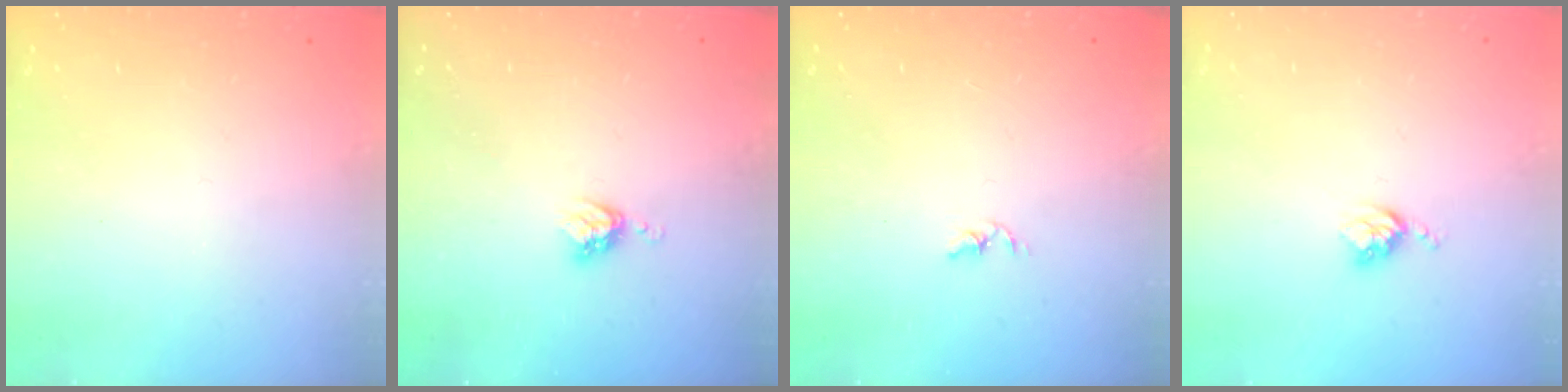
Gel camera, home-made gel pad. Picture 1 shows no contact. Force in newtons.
{"total": 4.0, "press": 4.0, "slide": 0.5}
{"total": 1.8, "press": 1.7, "slide": 0.3}
{"total": 3.6, "press": 3.6, "slide": 0.6}